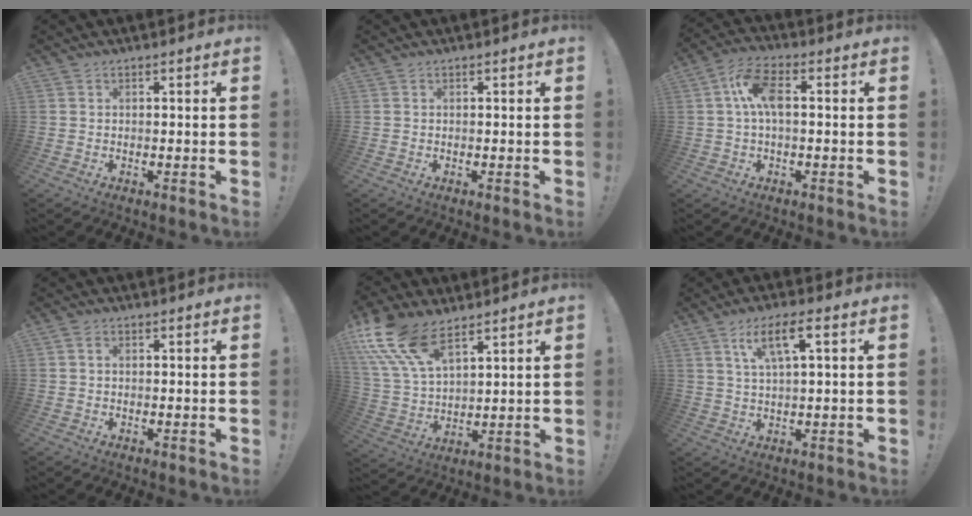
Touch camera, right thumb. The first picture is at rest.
{"total": 0.0}
{"total": 9.3, "force": [0.8, 4.0, 8.4], "torque": [-0.162, 0.011, 0.017]}
{"total": 1.5, "force": [0.4, 0.9, 1.2], "torque": [-0.025, 0.005, 0.007]}
{"total": 15.3, "force": [10.4, 6.9, 8.9], "torque": [-0.188, -0.053, 0.195]}
{"total": 8.1, "force": [3.2, 1.6, 7.3], "torque": [-0.126, -0.001, 0.051]}